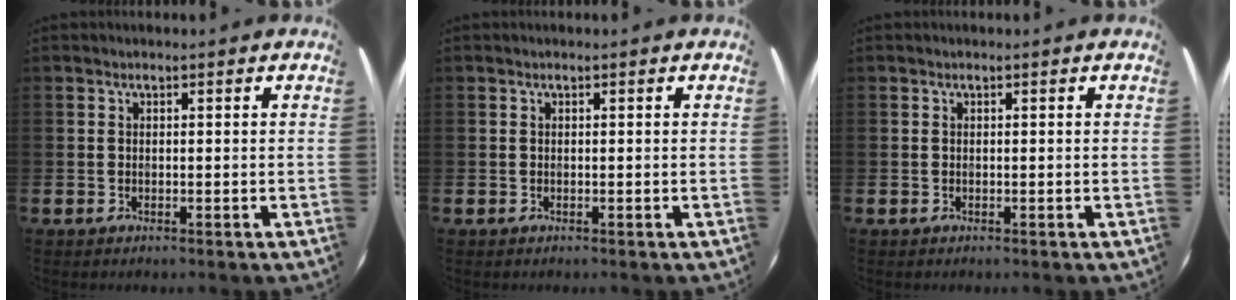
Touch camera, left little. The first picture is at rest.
{"total": 0.0}
{"total": 0.0}